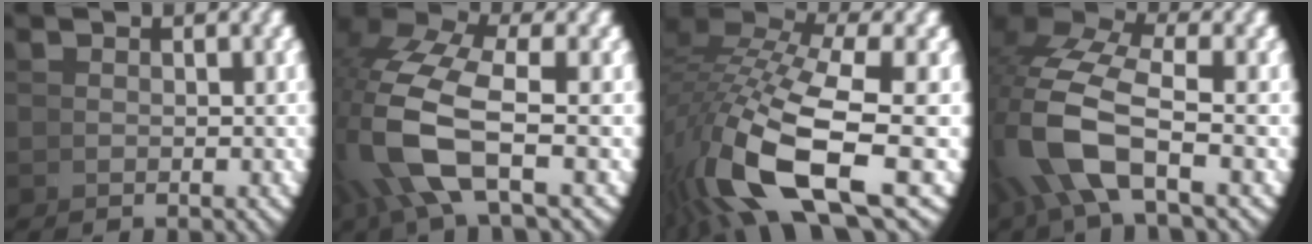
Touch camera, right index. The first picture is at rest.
{"total": 7.0, "force": [0.2, 3.7, 6.0], "torque": [-0.164, -0.023, 0.015]}
{"total": 9.9, "force": [-1.0, 5.3, 8.3], "torque": [-0.189, -0.043, 0.012]}
{"total": 6.3, "force": [1.0, 2.9, 5.5], "torque": [-0.137, -0.006, 0.025]}